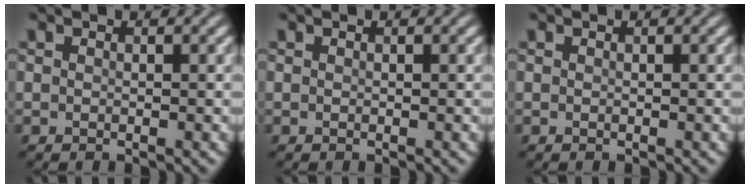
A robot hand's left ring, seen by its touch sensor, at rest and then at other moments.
{"total": 0.0}
{"total": 0.0}